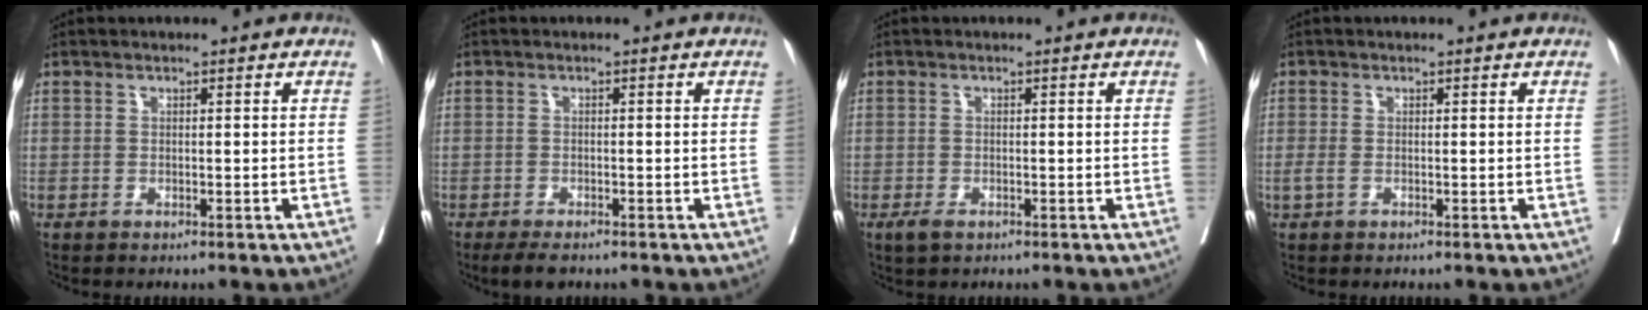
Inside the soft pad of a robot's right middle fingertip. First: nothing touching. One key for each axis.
{"total": 2.9, "fx": -2.2, "fy": 0.9, "fz": 1.7, "tx": -0.024, "ty": -0.004, "tz": -0.031}
{"total": 1.9, "fx": -1.0, "fy": 0.9, "fz": 1.3, "tx": -0.029, "ty": -0.003, "tz": -0.012}
{"total": 1.0, "fx": -0.2, "fy": 0.5, "fz": 0.9, "tx": -0.025, "ty": -0.003, "tz": -0.001}